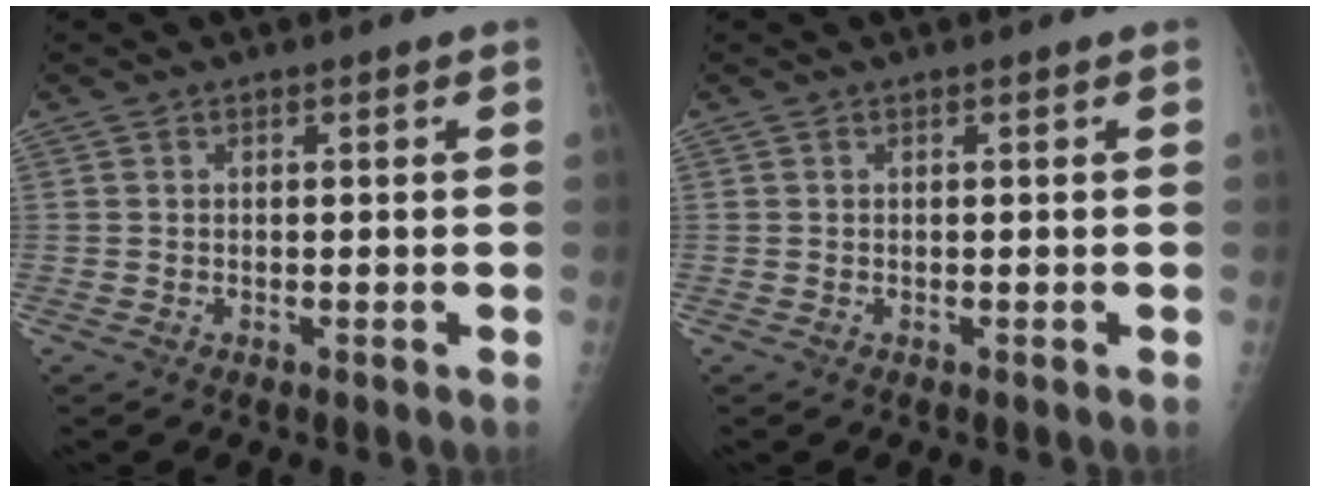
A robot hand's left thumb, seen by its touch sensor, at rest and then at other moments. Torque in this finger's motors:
{"motor_torque": [0.00, 0.00, 0.00, 0.00, 0.00]}